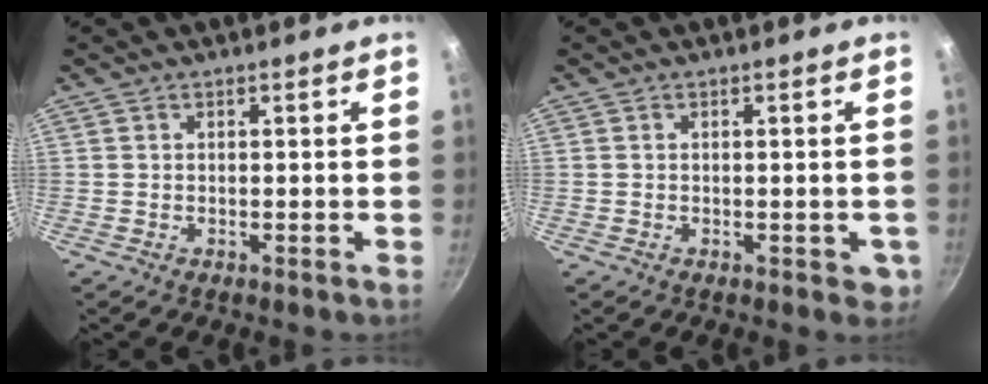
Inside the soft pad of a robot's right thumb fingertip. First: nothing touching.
{"total": 2.8, "force": [-0.5, 1.8, 2.0], "torque": [-0.012, 0.001, -0.004]}